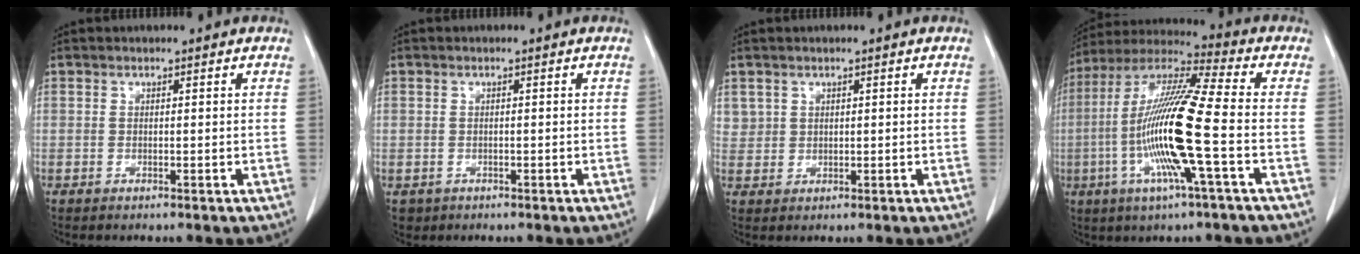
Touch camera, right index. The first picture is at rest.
{"total": 2.0, "force": [-0.8, 1.8, 0.1], "torque": [-0.005, 0.003, -0.008]}
{"total": 2.4, "force": [1.3, 2.1, 0.2], "torque": [0.012, 0.005, 0.022]}
{"total": 16.7, "force": [-3.6, 0.1, 16.3], "torque": [-0.329, -0.006, -0.081]}